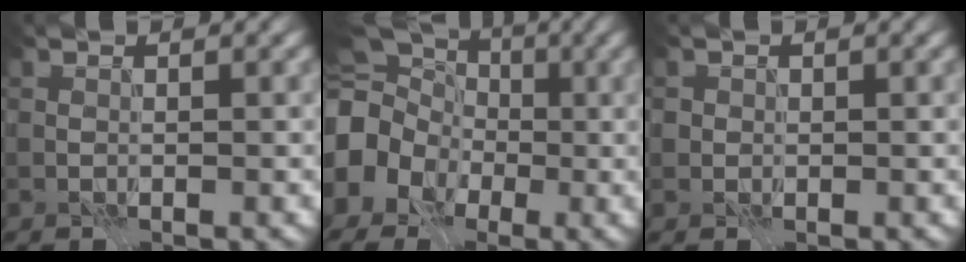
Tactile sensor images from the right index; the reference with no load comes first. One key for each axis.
{"total": 14.1, "fx": -1.4, "fy": 12.7, "fz": 6.0, "tx": -0.143, "ty": 0.003, "tz": -0.065}
{"total": 0.8, "fx": 0.1, "fy": 0.7, "fz": 0.0, "tx": 0.007, "ty": -0.003, "tz": 0.000}